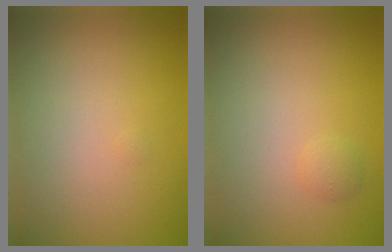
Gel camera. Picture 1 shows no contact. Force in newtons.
{"total": 0.7, "press": 0.7, "slide": 0.1}